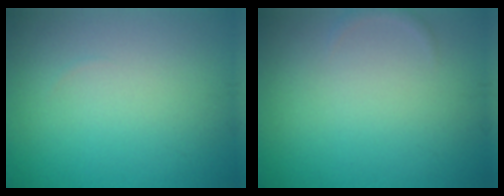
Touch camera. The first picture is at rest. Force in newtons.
{"total": 0.6, "press": 0.6, "slide": 0.1}